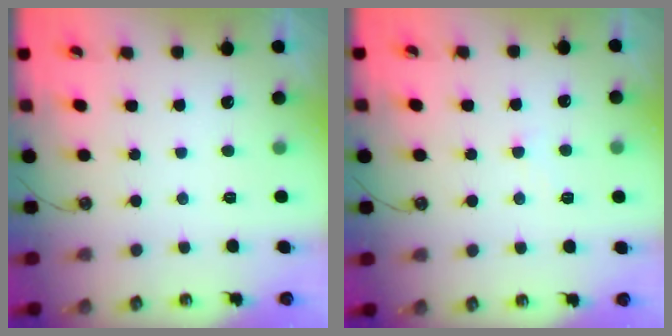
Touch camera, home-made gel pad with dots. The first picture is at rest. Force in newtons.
{"total": 1.4, "press": 1.3, "slide": 0.4}